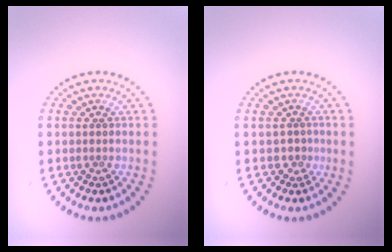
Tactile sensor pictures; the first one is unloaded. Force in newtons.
{"total": 0.8, "press": 0.5, "slide": 0.6}